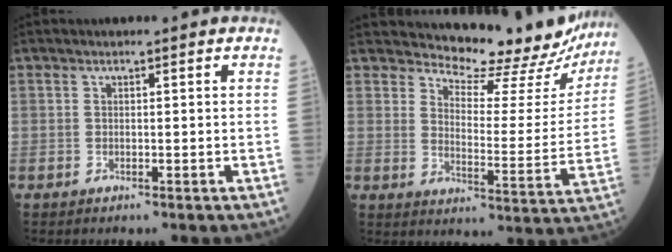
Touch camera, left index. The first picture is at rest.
{"total": 16.7, "force": [16.1, 3.7, 2.7], "torque": [-0.023, -0.062, 0.185]}